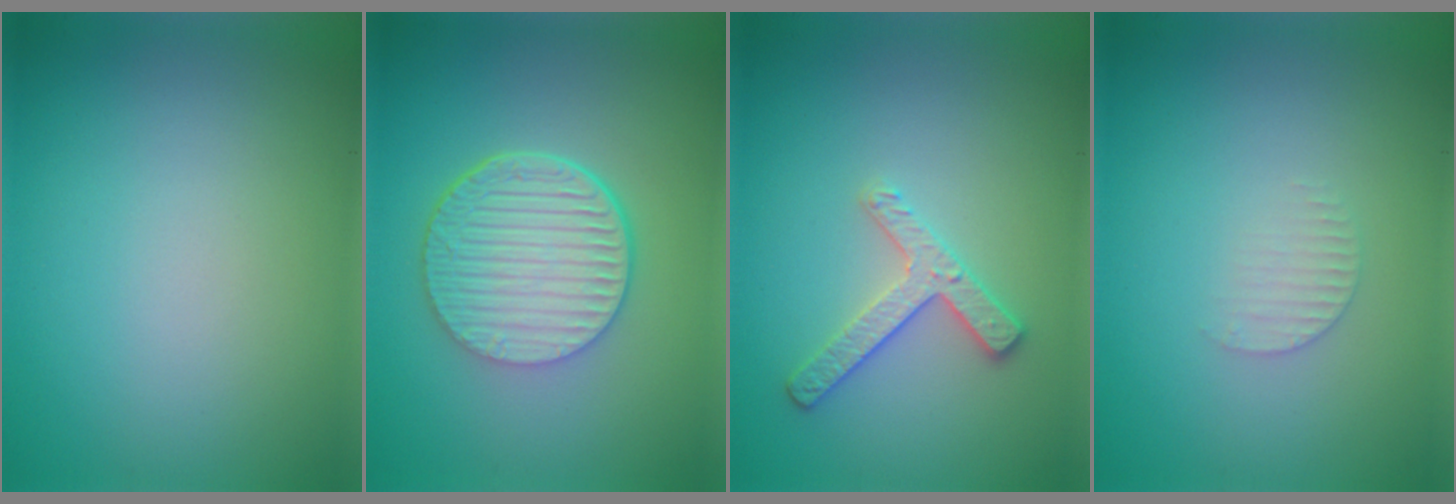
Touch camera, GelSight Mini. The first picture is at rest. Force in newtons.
{"total": 7.0, "press": 4.7, "slide": 5.2}
{"total": 2.5, "press": 2.4, "slide": 0.8}
{"total": 1.3, "press": 1.2, "slide": 0.4}